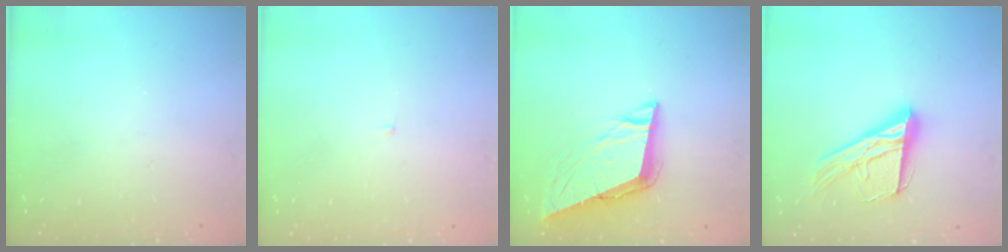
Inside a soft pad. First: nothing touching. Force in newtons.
{"total": 2.1, "press": 2.1, "slide": 0.2}
{"total": 9.8, "press": 9.3, "slide": 3.0}
{"total": 17.1, "press": 17.0, "slide": 1.7}